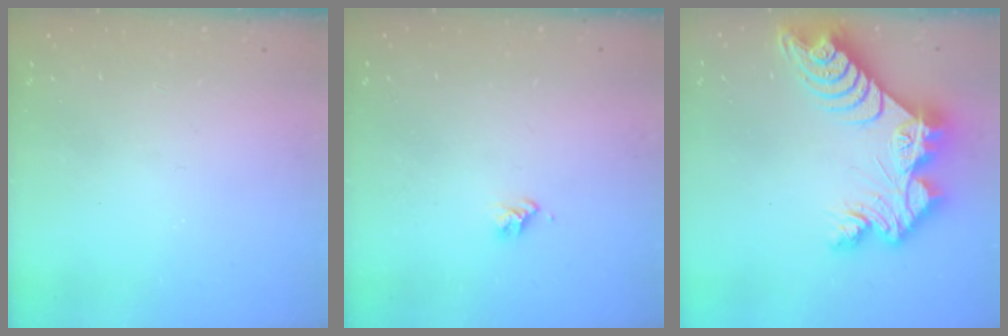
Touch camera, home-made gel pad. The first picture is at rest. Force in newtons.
{"total": 2.7, "press": 2.7, "slide": 0.2}
{"total": 16.6, "press": 16.5, "slide": 1.4}